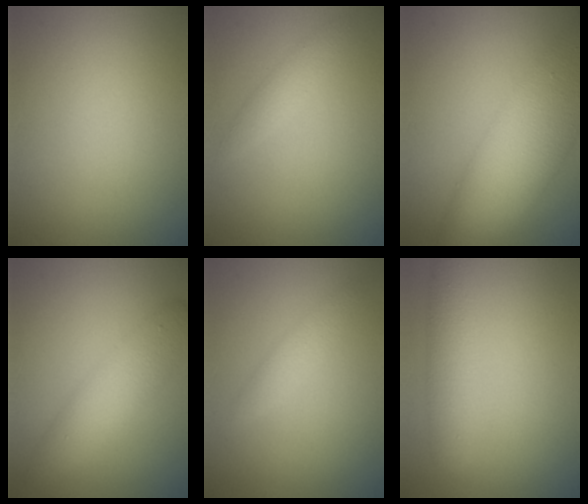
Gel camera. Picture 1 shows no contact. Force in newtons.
{"total": 1.5, "press": 1.5, "slide": 0.1}
{"total": 11.7, "press": 11.7, "slide": 0.6}
{"total": 4.4, "press": 4.4, "slide": 0.1}
{"total": 1.5, "press": 1.5, "slide": 0.0}
{"total": 3.1, "press": 3.1, "slide": 0.0}